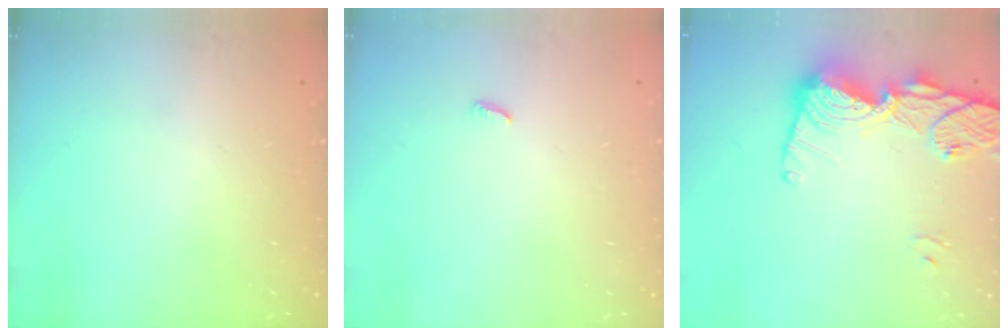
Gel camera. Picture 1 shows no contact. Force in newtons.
{"total": 2.4, "press": 2.4, "slide": 0.2}
{"total": 17.4, "press": 17.3, "slide": 1.4}